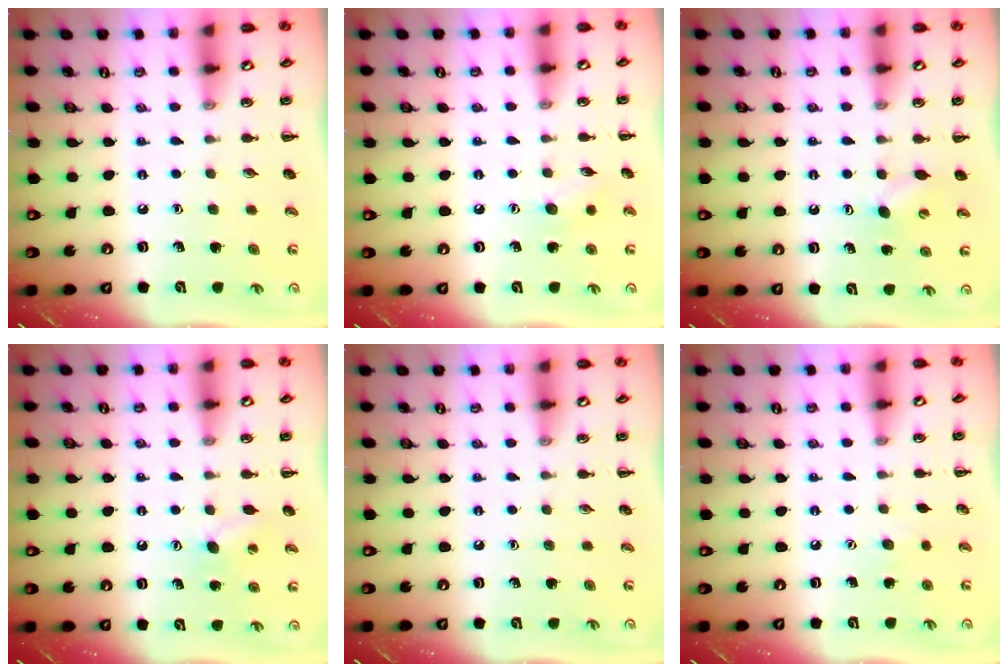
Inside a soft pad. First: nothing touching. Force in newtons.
{"total": 6.3, "press": 6.0, "slide": 1.7}
{"total": 5.1, "press": 4.9, "slide": 1.3}
{"total": 6.1, "press": 5.9, "slide": 1.2}
{"total": 0.0}
{"total": 3.3, "press": 3.2, "slide": 0.9}